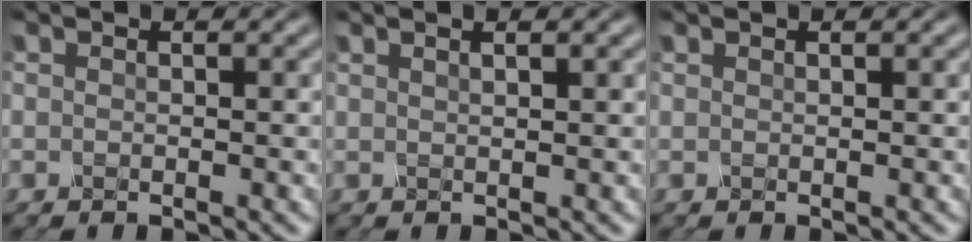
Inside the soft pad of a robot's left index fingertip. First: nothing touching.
{"total": 1.2, "force": [0.9, 0.3, 0.8], "torque": [-0.009, -0.002, 0.006]}
{"total": 0.0}